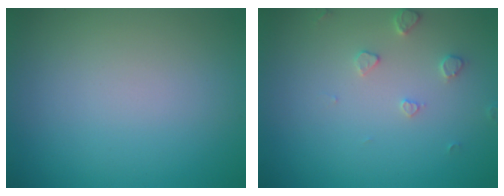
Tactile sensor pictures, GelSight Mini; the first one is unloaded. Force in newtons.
{"total": 1.5, "press": 1.5, "slide": 0.3}